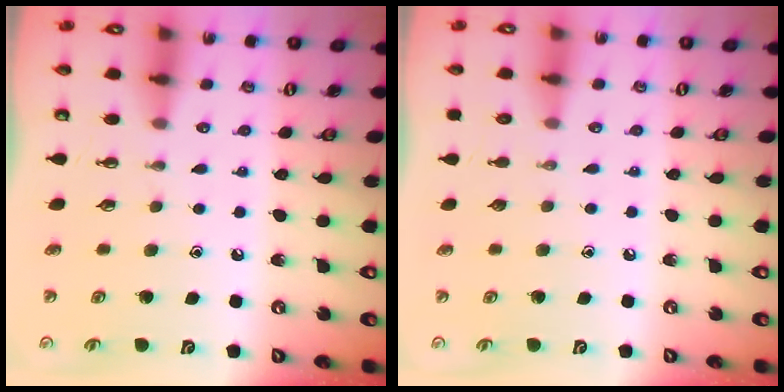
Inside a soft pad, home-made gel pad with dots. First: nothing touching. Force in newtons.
{"total": 0.0}